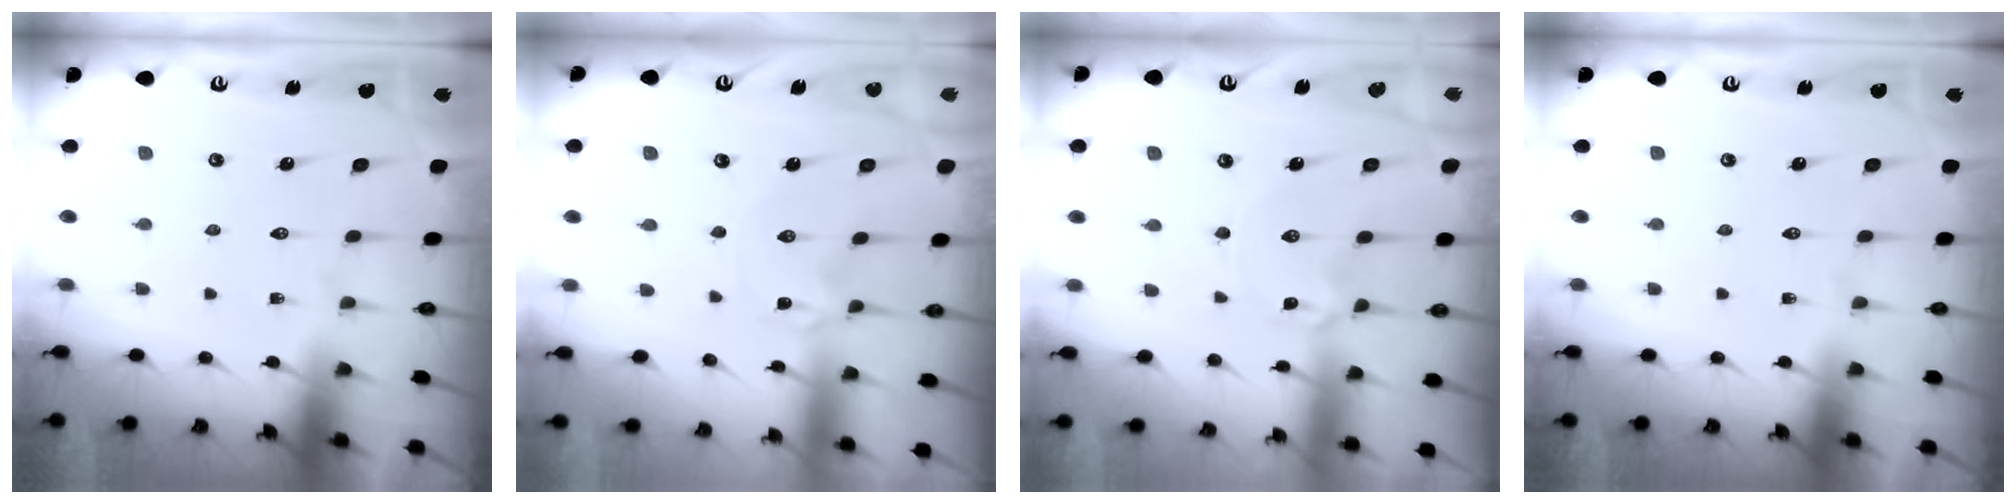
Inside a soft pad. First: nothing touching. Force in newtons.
{"total": 0.0}
{"total": 2.2, "press": 2.2, "slide": 0.2}
{"total": 0.0}